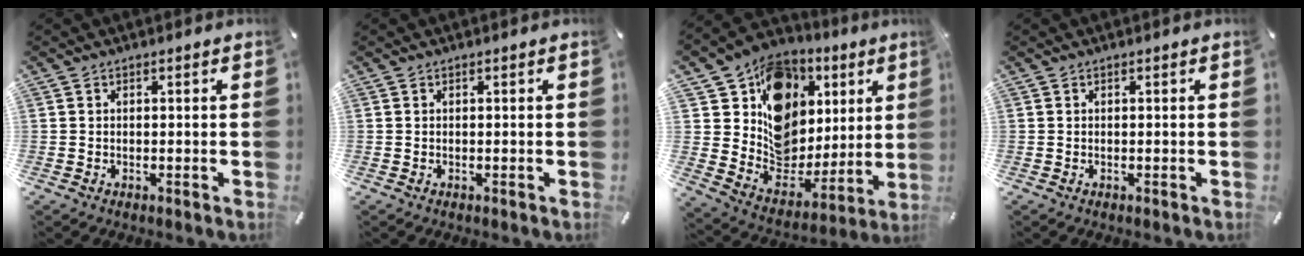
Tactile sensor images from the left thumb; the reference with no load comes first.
{"total": 0.0}
{"total": 15.3, "force": [5.4, 13.2, 5.6], "torque": [-0.077, -0.050, 0.113]}
{"total": 0.0}